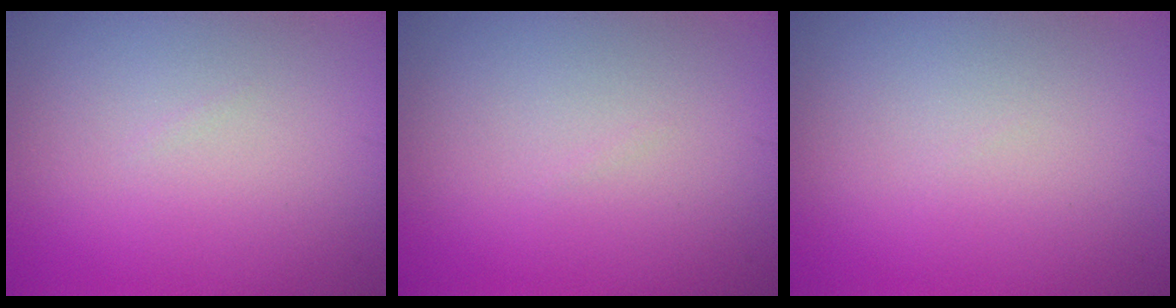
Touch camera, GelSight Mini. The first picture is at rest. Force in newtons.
{"total": 0.0}
{"total": 0.0}